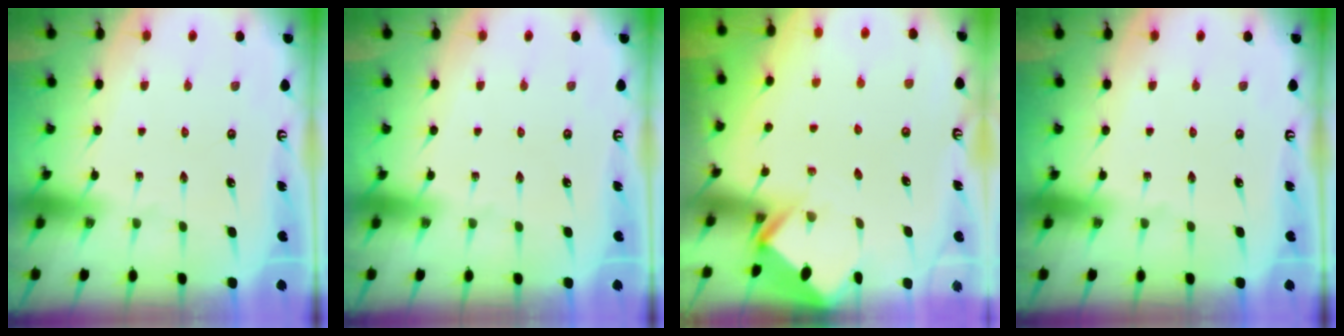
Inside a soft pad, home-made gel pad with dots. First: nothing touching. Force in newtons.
{"total": 0.0}
{"total": 2.9, "press": 2.9, "slide": 0.2}
{"total": 0.0}